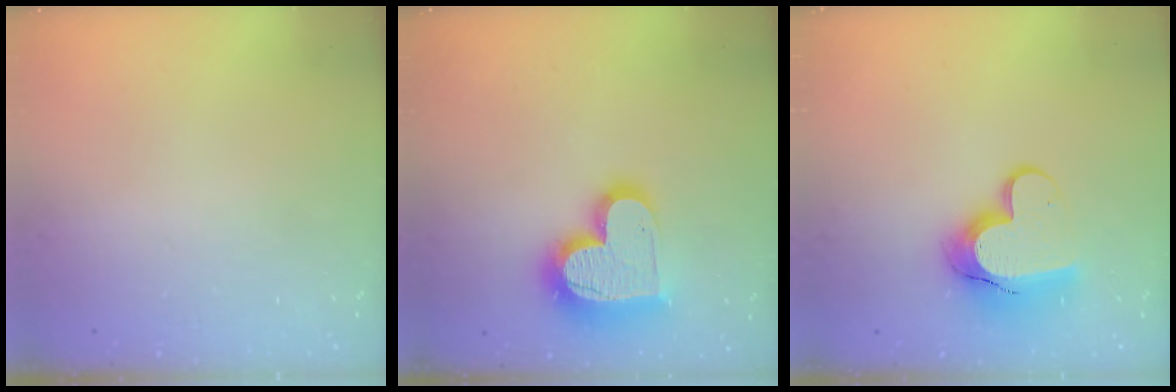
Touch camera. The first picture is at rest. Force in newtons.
{"total": 18.8, "press": 18.7, "slide": 1.6}
{"total": 11.8, "press": 11.8, "slide": 1.0}